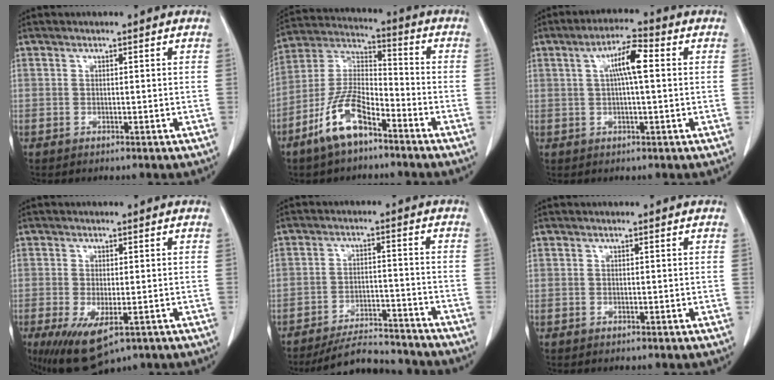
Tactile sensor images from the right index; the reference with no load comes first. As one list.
[{"total": 11.4, "force": [-7.0, 4.2, 8.1], "torque": [-0.177, 0.005, -0.135]}, {"total": 6.2, "force": [1.2, 0.8, 6.0], "torque": [-0.109, 0.015, 0.019]}, {"total": 8.9, "force": [-4.5, 3.4, 6.9], "torque": [-0.119, -0.023, -0.067]}, {"total": 11.0, "force": [-10.6, 1.9, 2.0], "torque": [-0.023, 0.009, -0.158]}, {"total": 0.0}]